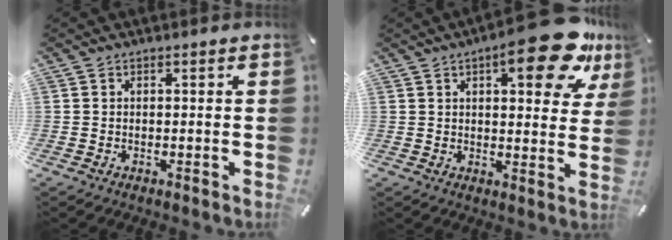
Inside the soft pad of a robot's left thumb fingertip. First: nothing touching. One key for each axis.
{"total": 17.1, "fx": 9.5, "fy": 5.6, "fz": 13.1, "tx": -0.168, "ty": -0.055, "tz": 0.144}